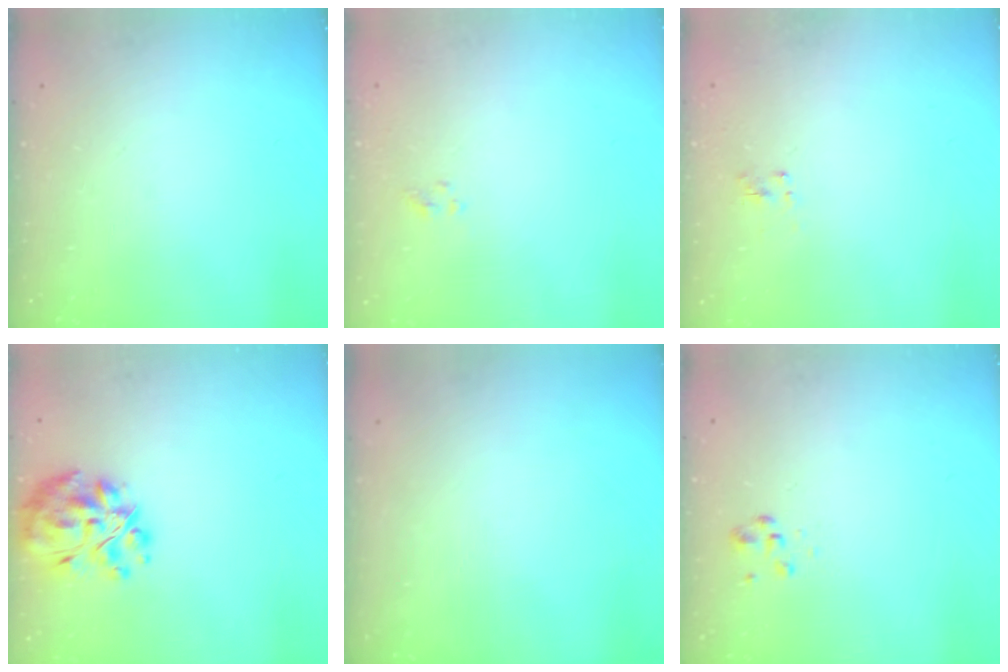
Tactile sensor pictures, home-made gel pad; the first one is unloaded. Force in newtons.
{"total": 1.2, "press": 1.0, "slide": 0.6}
{"total": 1.3, "press": 1.2, "slide": 0.6}
{"total": 14.0, "press": 13.1, "slide": 4.9}
{"total": 0.0}
{"total": 2.5, "press": 2.5, "slide": 0.6}